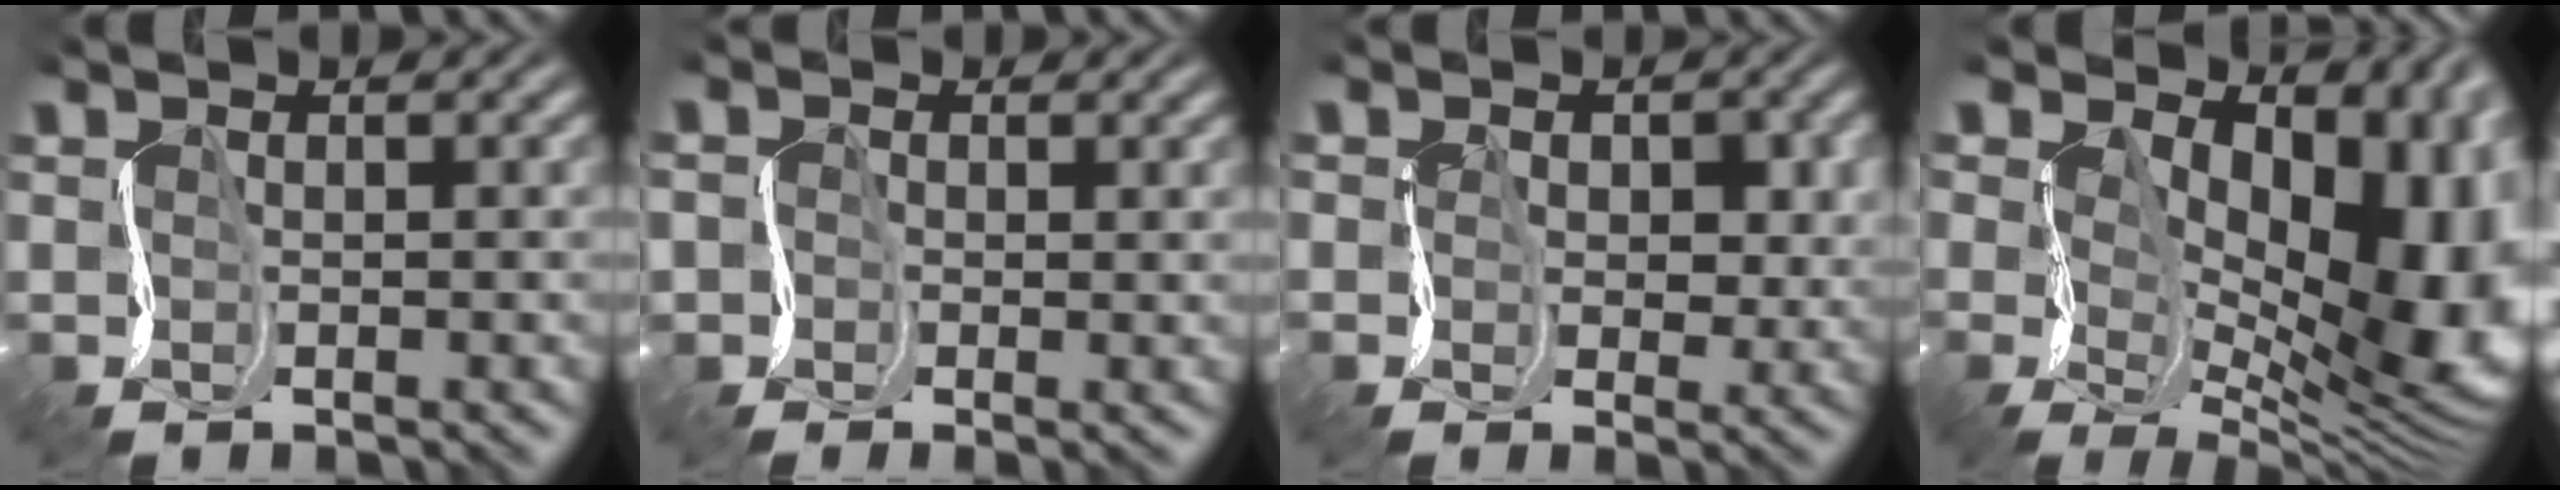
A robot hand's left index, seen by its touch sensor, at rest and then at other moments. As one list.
[{"total": 1.8, "force": [-0.8, -0.4, -1.6], "torque": [0.035, -0.011, -0.023]}, {"total": 1.0, "force": [-0.1, 1.0, 0.0], "torque": [0.000, -0.014, -0.010]}, {"total": 11.6, "force": [1.5, 6.3, 9.6], "torque": [-0.118, -0.029, 0.027]}]